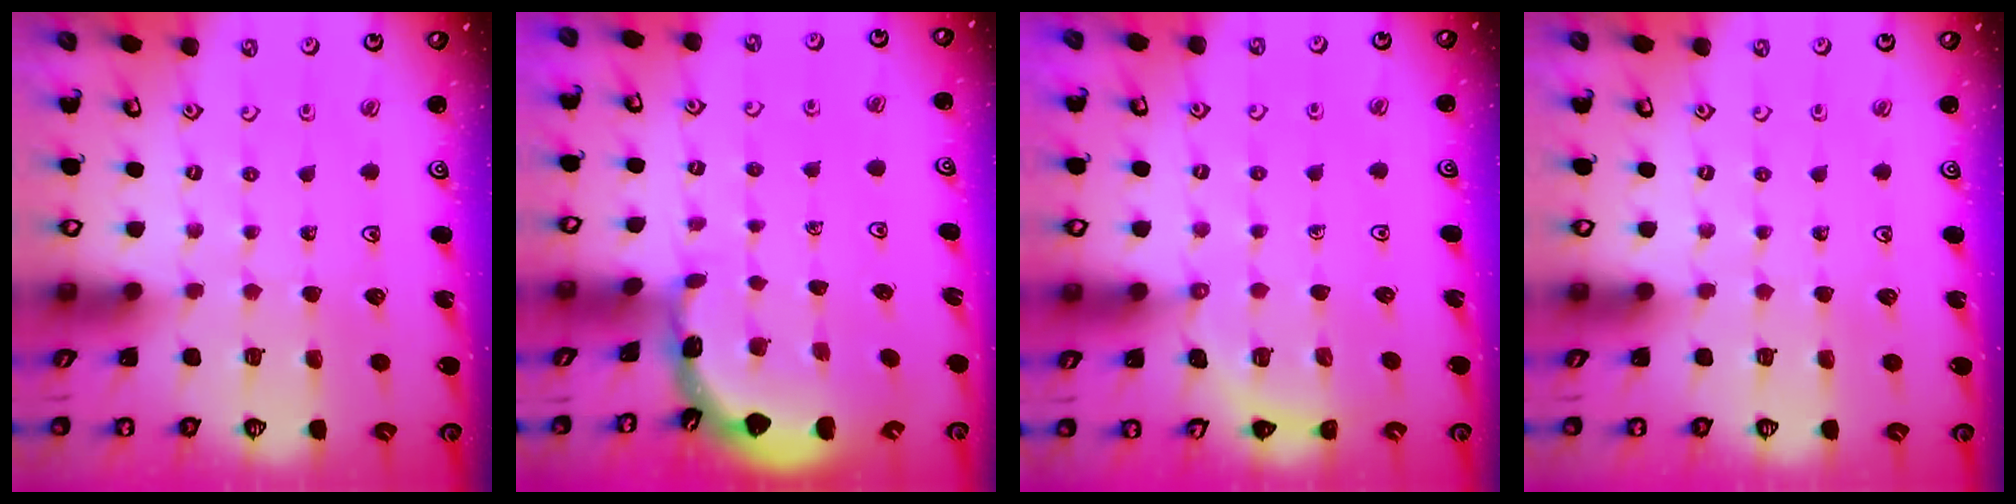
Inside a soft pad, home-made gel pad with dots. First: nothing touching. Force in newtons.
{"total": 1.7, "press": 1.7, "slide": 0.1}
{"total": 5.3, "press": 4.9, "slide": 1.9}
{"total": 0.0}